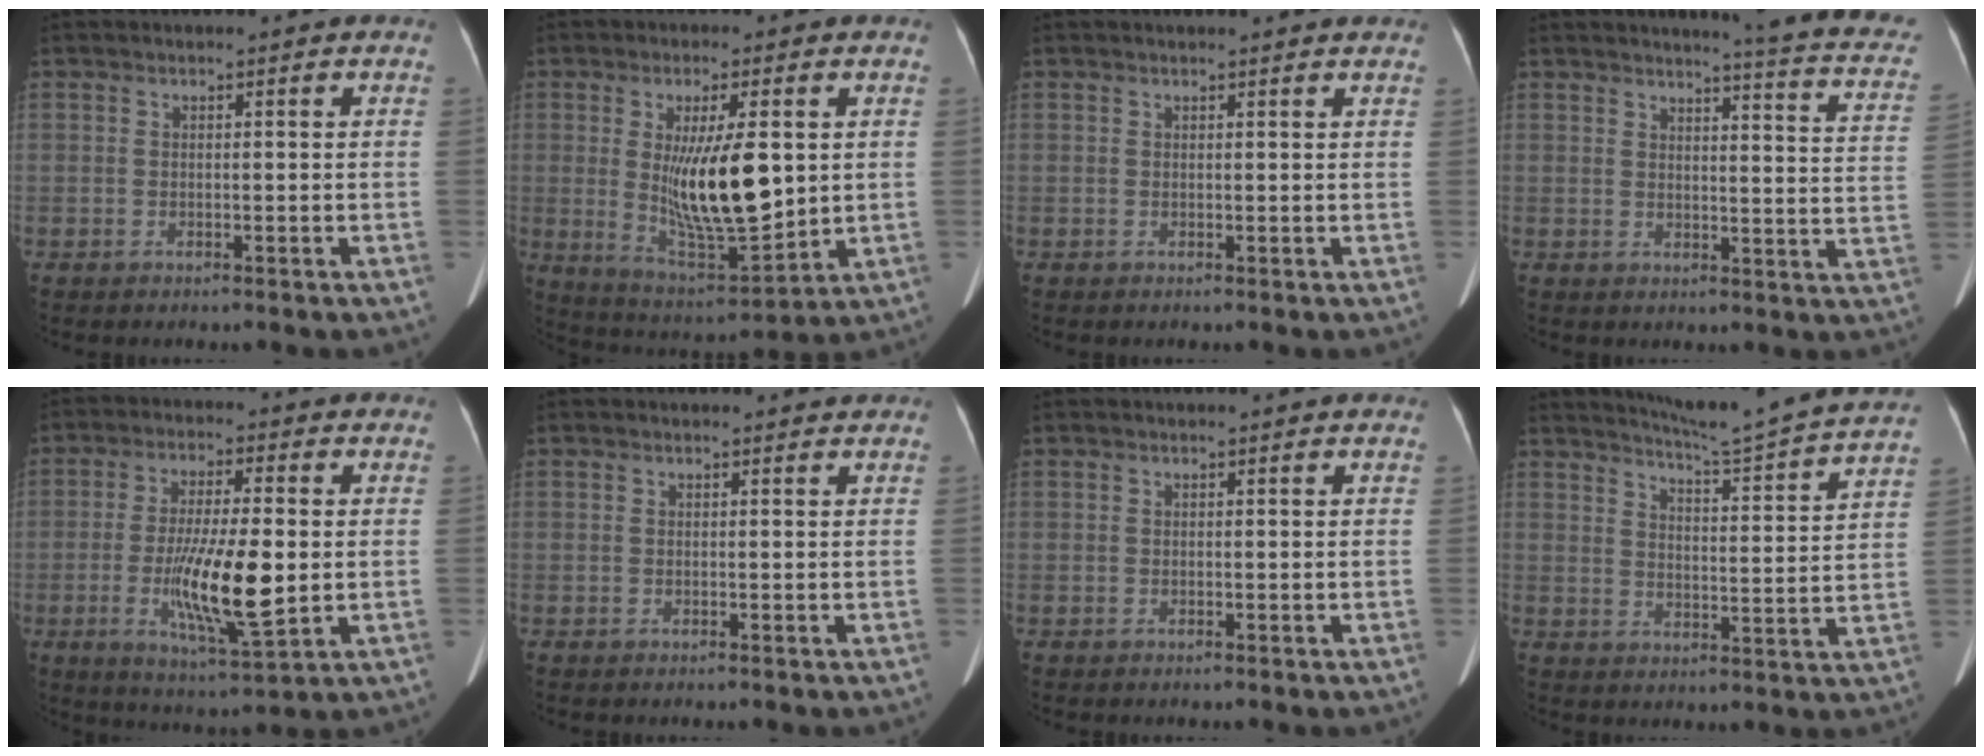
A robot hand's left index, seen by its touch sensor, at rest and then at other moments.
{"total": 13.3, "force": [1.3, 3.2, 12.9], "torque": [-0.231, -0.019, 0.032]}
{"total": 3.5, "force": [3.3, 0.0, 1.0], "torque": [-0.015, 0.010, 0.030]}
{"total": 13.7, "force": [11.9, 0.6, 6.6], "torque": [-0.071, -0.060, 0.107]}
{"total": 11.5, "force": [-1.6, 1.8, 11.2], "torque": [-0.208, -0.017, -0.025]}
{"total": 1.5, "force": [1.5, 0.1, 0.1], "torque": [-0.009, 0.002, 0.017]}
{"total": 0.7, "force": [0.7, 0.0, 0.2], "torque": [-0.008, 0.001, 0.008]}
{"total": 19.2, "force": [17.7, -1.5, 7.3], "torque": [-0.123, -0.060, 0.222]}